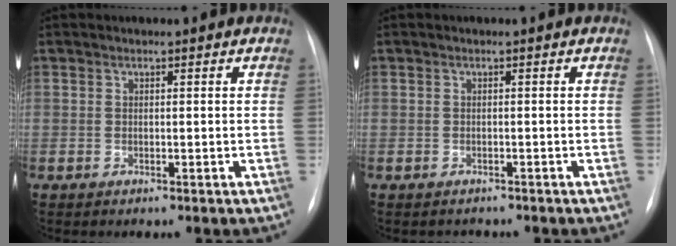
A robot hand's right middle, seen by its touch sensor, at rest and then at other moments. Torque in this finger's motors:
{"motor_torque": [-0.69, -0.12, -0.24, -0.06]}